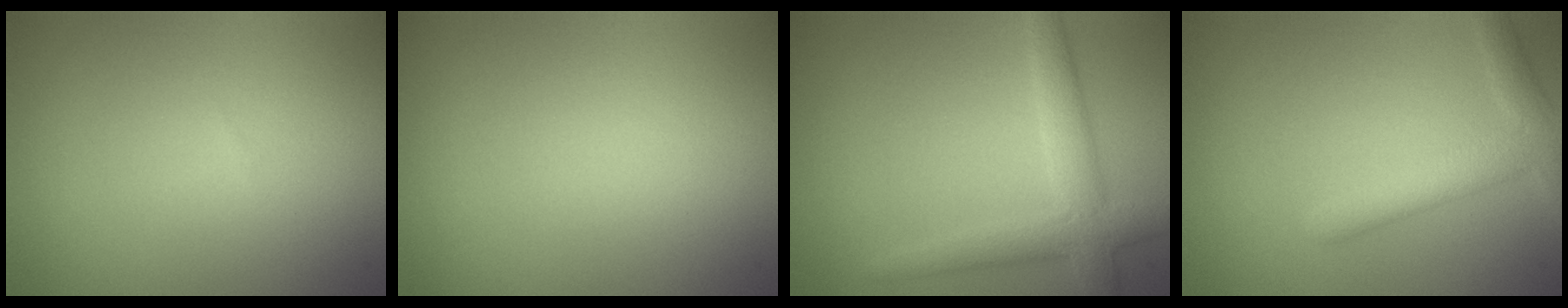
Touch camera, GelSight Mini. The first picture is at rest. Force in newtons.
{"total": 0.0}
{"total": 3.6, "press": 3.6, "slide": 0.1}
{"total": 3.2, "press": 3.2, "slide": 0.2}